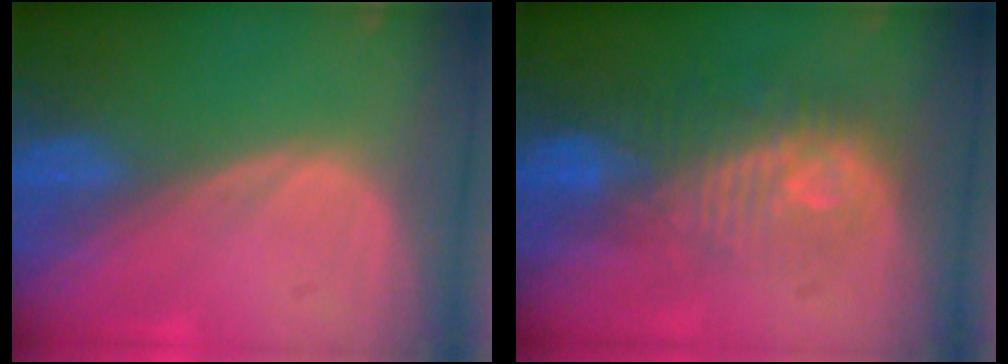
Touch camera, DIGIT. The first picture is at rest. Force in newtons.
{"total": 9.8, "press": 8.9, "slide": 4.1}